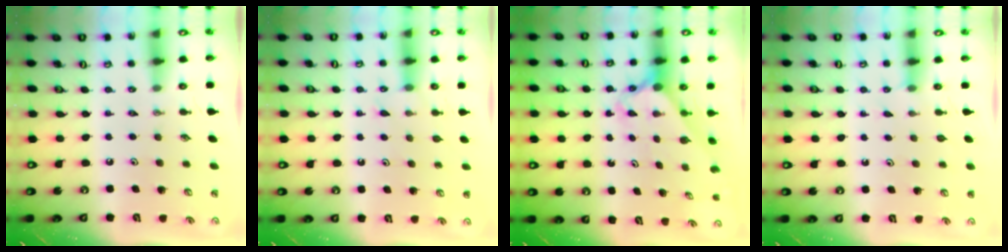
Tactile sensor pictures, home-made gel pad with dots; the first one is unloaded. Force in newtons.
{"total": 5.6, "press": 5.6, "slide": 0.5}
{"total": 2.7, "press": 2.7, "slide": 0.2}
{"total": 2.1, "press": 2.1, "slide": 0.3}